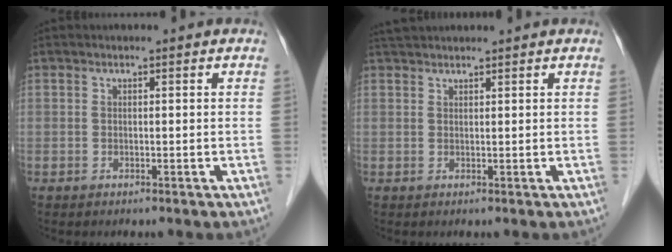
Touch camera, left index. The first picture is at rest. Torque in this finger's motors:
{"motor_torque": [0.09, -0.01, 0.03, 0.01]}